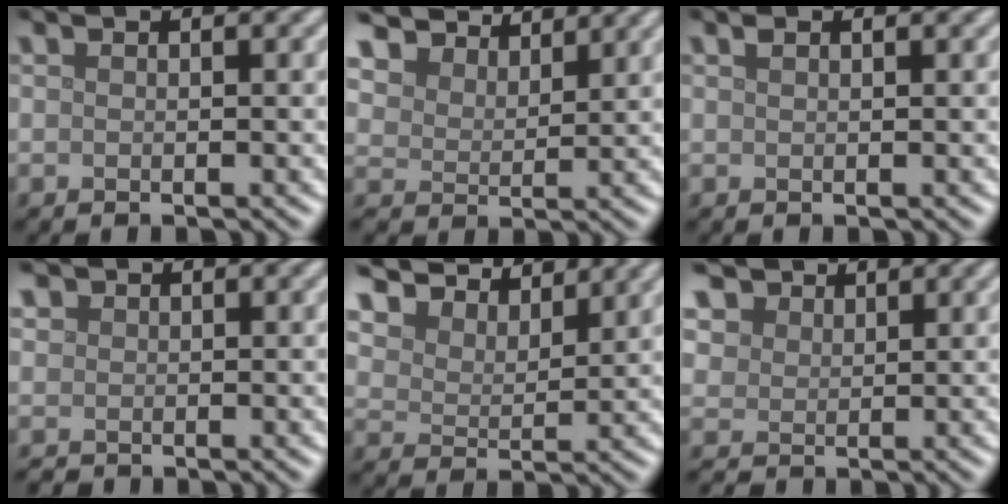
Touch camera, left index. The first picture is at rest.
{"total": 6.4, "force": [5.5, 2.7, 1.6], "torque": [-0.058, -0.015, 0.114]}
{"total": 0.8, "force": [0.5, 0.3, 0.5], "torque": [-0.010, 0.003, 0.010]}
{"total": 1.2, "force": [0.4, 1.1, -0.1], "torque": [0.004, -0.001, 0.008]}
{"total": 7.4, "force": [6.5, 2.4, 2.4], "torque": [-0.070, 0.008, 0.111]}
{"total": 4.1, "force": [2.8, 2.9, 0.9], "torque": [-0.041, -0.008, 0.057]}